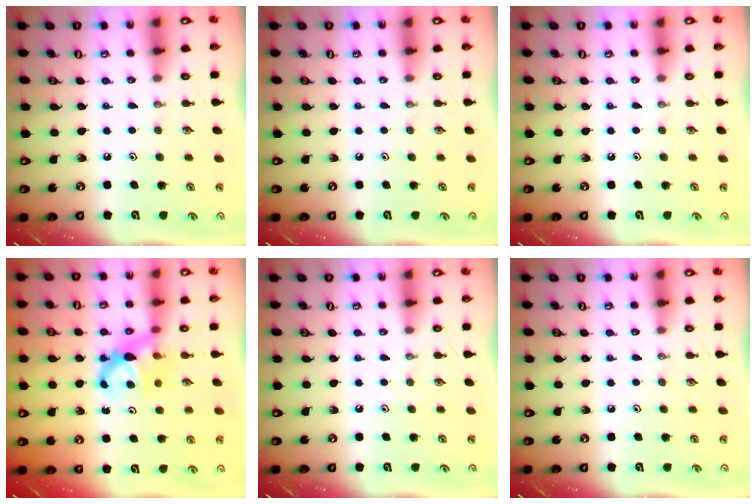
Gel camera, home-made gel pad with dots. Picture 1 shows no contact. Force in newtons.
{"total": 0.0}
{"total": 0.0}
{"total": 6.7, "press": 6.7, "slide": 0.4}
{"total": 0.0}
{"total": 0.0}